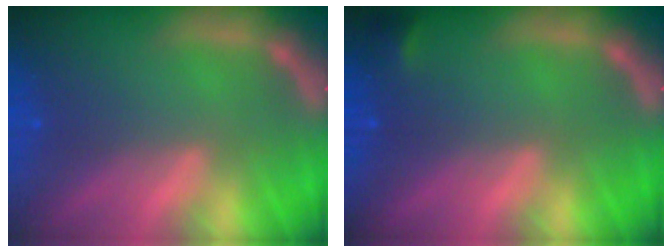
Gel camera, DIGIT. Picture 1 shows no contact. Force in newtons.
{"total": 0.9}